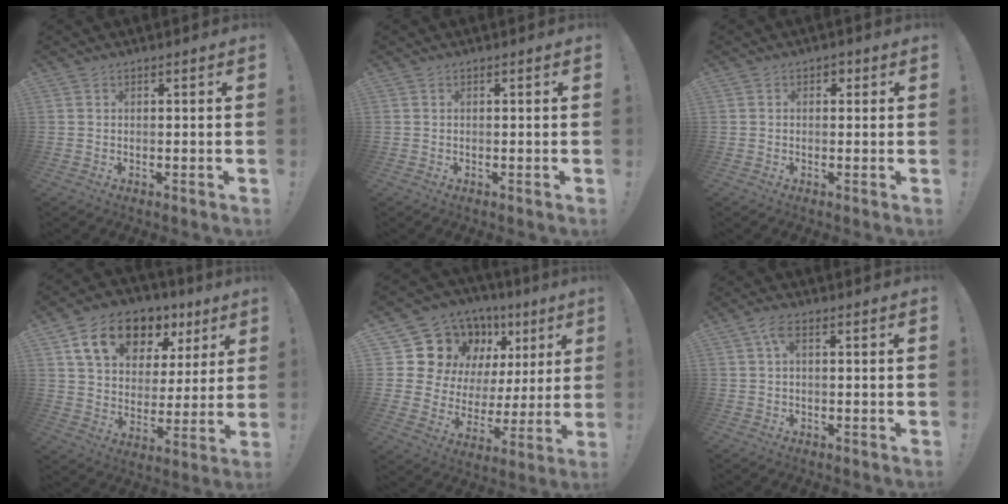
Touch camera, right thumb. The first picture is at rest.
{"total": 0.0}
{"total": 1.7, "force": [0.2, 1.4, 0.9], "torque": [-0.003, 0.000, -0.002]}
{"total": 16.7, "force": [9.1, 10.7, 9.0], "torque": [-0.144, -0.035, 0.168]}
{"total": 15.3, "force": [9.3, 10.5, 6.1], "torque": [-0.093, -0.073, 0.195]}
{"total": 3.5, "force": [0.7, 1.2, 3.2], "torque": [-0.055, 0.003, 0.009]}